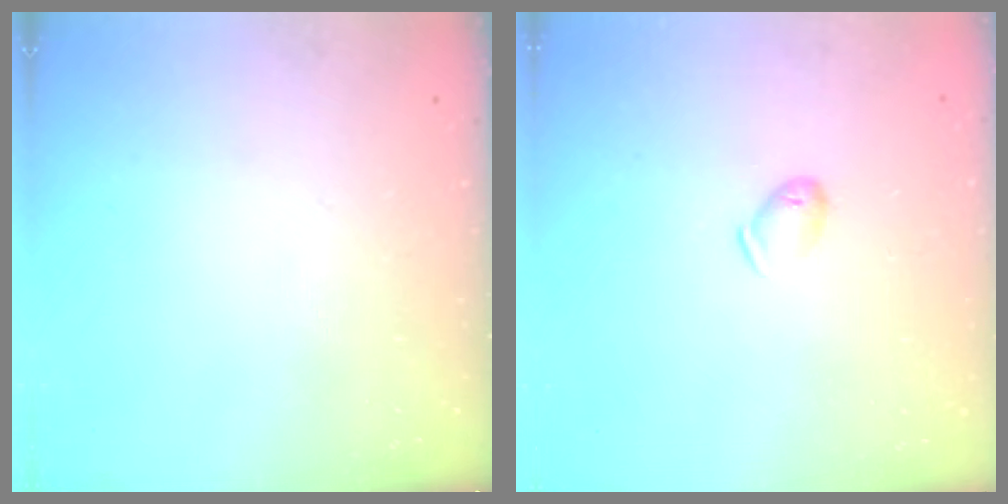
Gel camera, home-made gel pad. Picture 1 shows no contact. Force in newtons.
{"total": 5.3, "press": 5.2, "slide": 0.9}